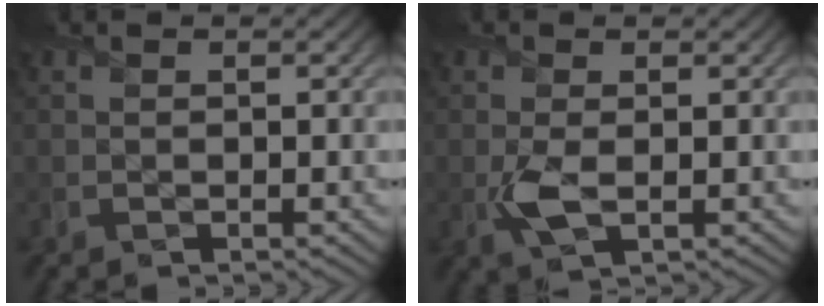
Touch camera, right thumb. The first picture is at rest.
{"total": 3.0, "force": [-0.4, 1.5, 2.6], "torque": [-0.064, -0.006, -0.008]}